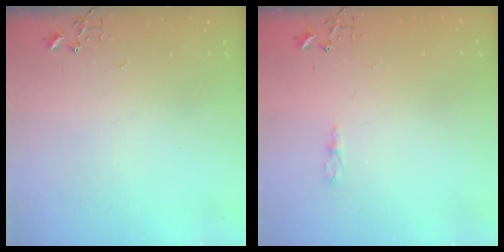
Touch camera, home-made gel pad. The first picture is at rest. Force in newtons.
{"total": 3.5, "press": 3.5, "slide": 0.5}